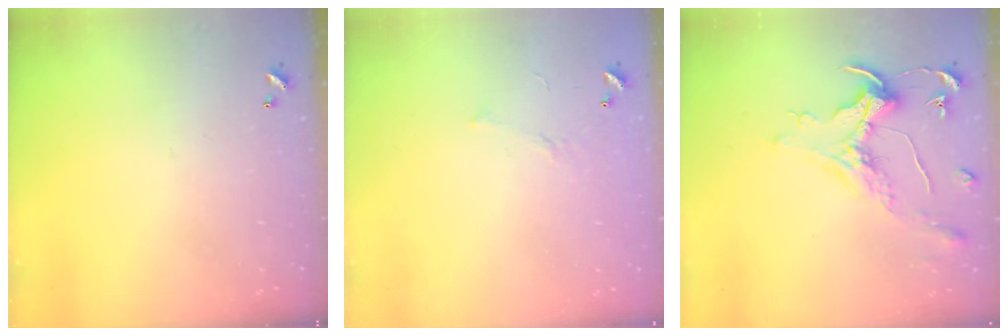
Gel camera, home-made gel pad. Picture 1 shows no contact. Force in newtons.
{"total": 7.0, "press": 7.0, "slide": 0.7}
{"total": 1.6, "press": 1.4, "slide": 0.7}